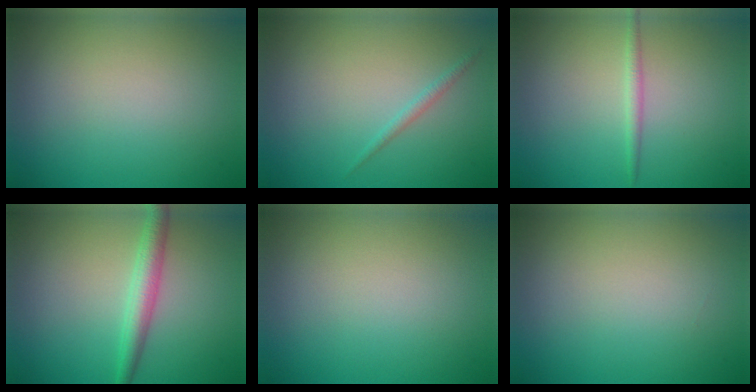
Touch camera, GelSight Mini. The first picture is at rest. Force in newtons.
{"total": 0.8, "press": 0.8, "slide": 0.1}
{"total": 1.1, "press": 1.1, "slide": 0.1}
{"total": 2.9, "press": 2.9, "slide": 0.1}
{"total": 0.0}
{"total": 0.0}